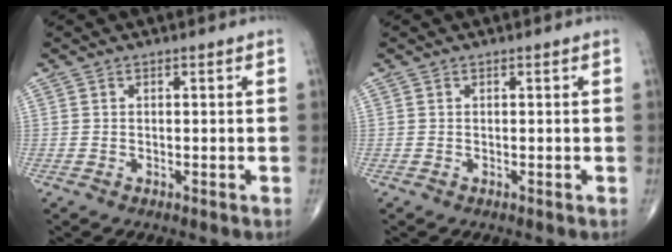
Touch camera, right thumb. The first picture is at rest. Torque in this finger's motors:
{"motor_torque": [0.00, 0.00, 0.01, 0.01, 0.00]}